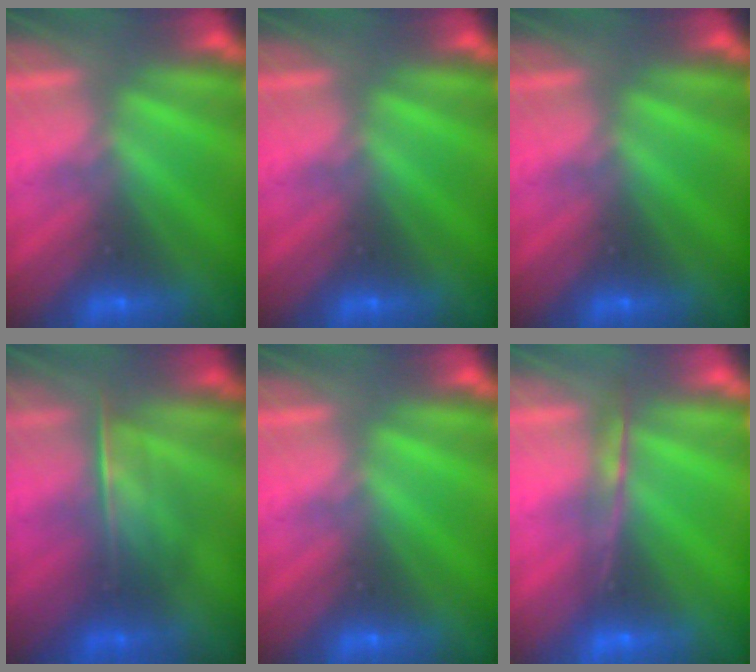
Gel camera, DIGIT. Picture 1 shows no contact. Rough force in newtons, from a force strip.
{"total": 0.0}
{"total": 0.0}
{"total": 2.1}
{"total": 0.0}
{"total": 5.0}